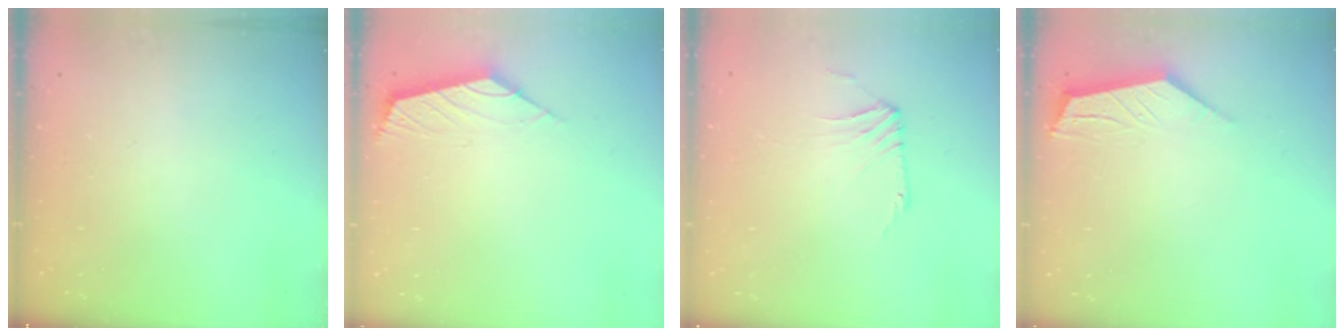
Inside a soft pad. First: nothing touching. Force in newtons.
{"total": 2.6, "press": 2.5, "slide": 0.6}
{"total": 0.6, "press": 0.4, "slide": 0.5}
{"total": 5.6, "press": 5.6, "slide": 0.5}